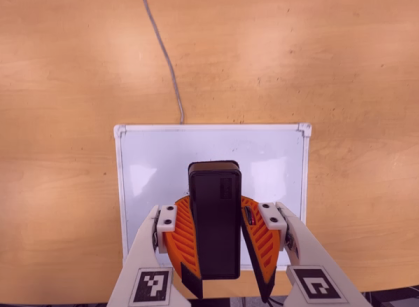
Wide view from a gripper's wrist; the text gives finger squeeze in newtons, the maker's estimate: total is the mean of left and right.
{"total": 11.4, "left": 11.0, "right": 11.8}